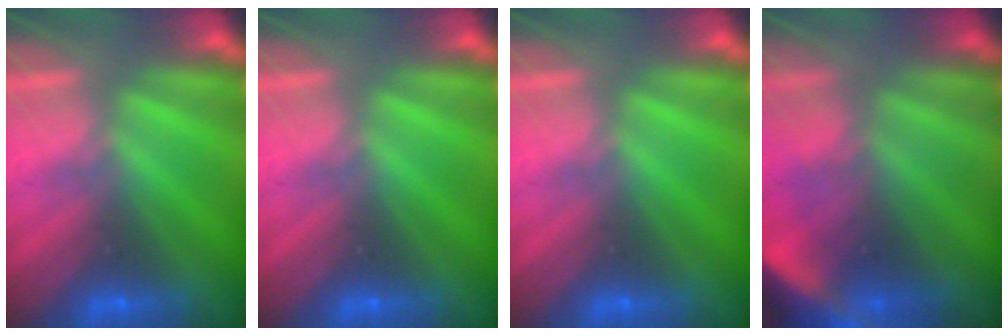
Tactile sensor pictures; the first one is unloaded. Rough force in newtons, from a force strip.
{"total": 0.0}
{"total": 0.0}
{"total": 3.8}